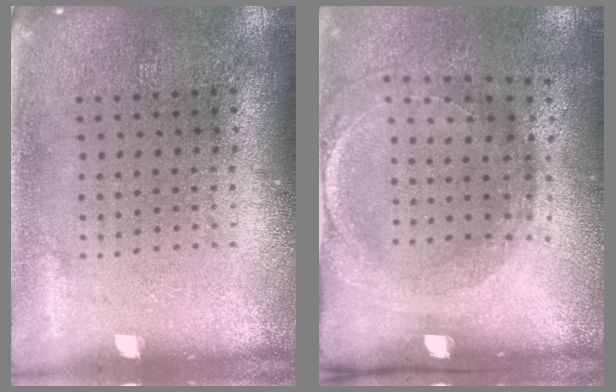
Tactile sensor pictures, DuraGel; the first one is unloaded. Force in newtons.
{"total": 1.6, "press": 1.4, "slide": 0.8}